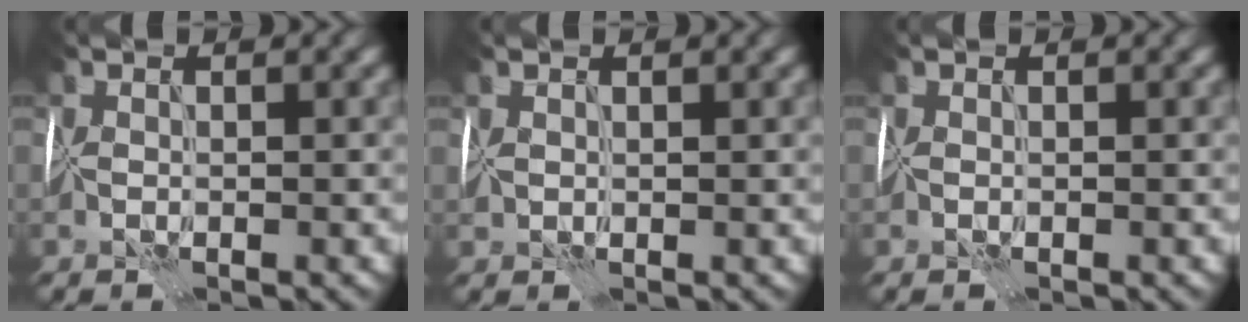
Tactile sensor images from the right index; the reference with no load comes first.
{"total": 1.0, "force": [0.7, 0.5, 0.5], "torque": [-0.010, 0.004, 0.014]}
{"total": 0.0}